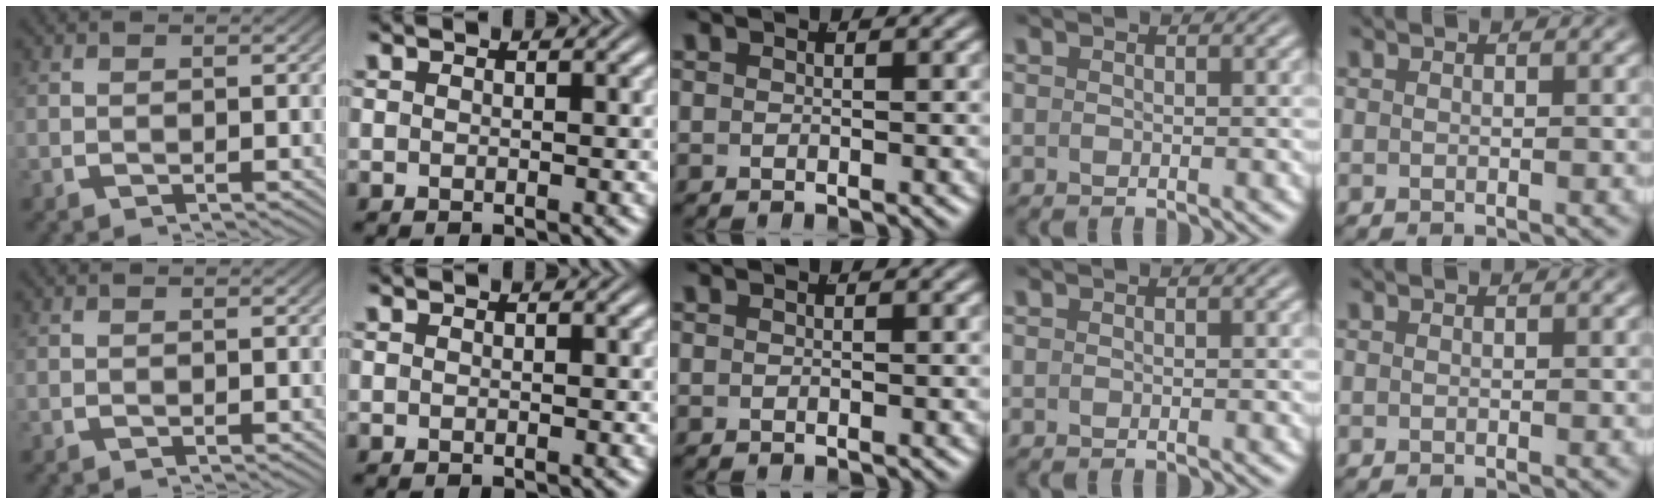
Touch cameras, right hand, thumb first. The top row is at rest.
{}